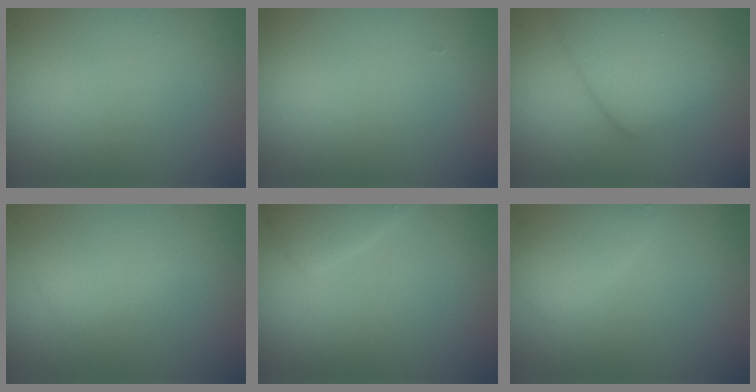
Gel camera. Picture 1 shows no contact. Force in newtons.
{"total": 0.0}
{"total": 5.9, "press": 5.9, "slide": 0.3}
{"total": 2.2, "press": 2.2, "slide": 0.0}
{"total": 1.9, "press": 1.9, "slide": 0.1}
{"total": 2.0, "press": 2.0, "slide": 0.1}